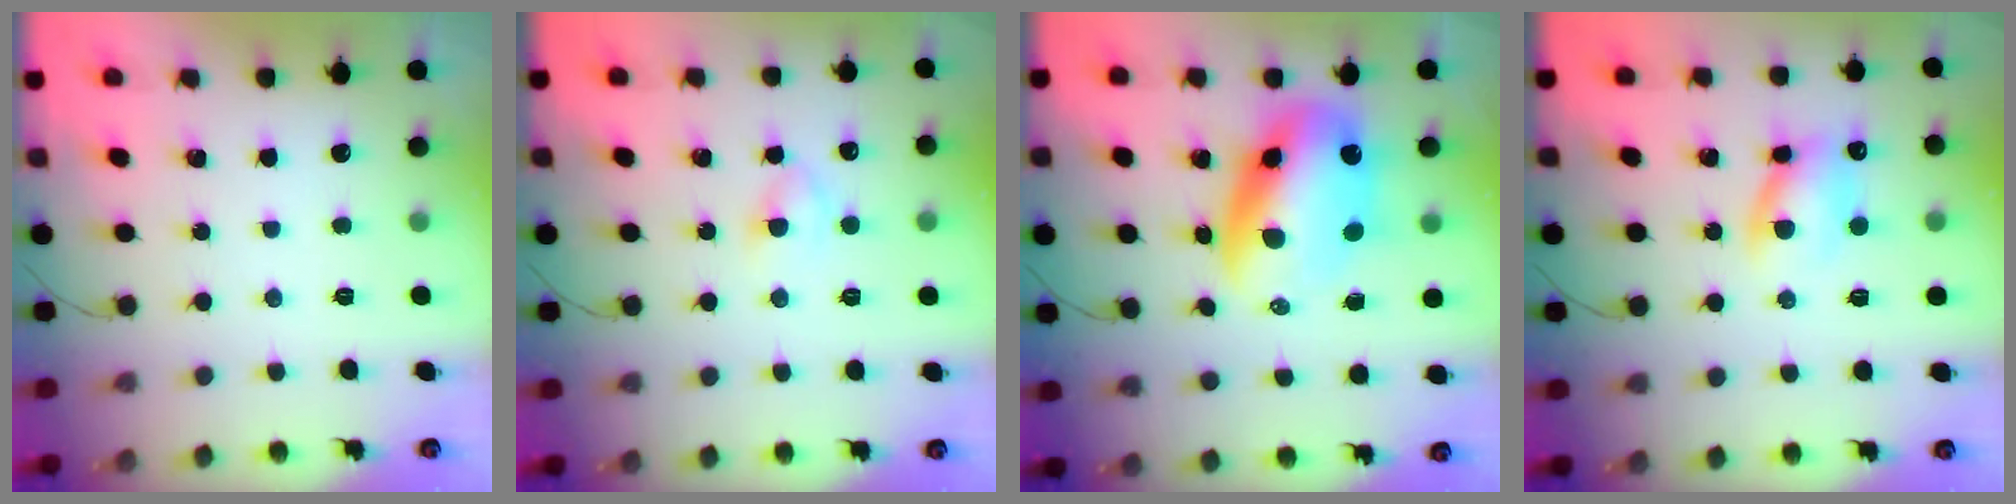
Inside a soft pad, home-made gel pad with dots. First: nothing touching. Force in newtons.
{"total": 3.0, "press": 2.7, "slide": 1.2}
{"total": 15.3, "press": 14.8, "slide": 3.7}
{"total": 9.4, "press": 9.3, "slide": 1.4}